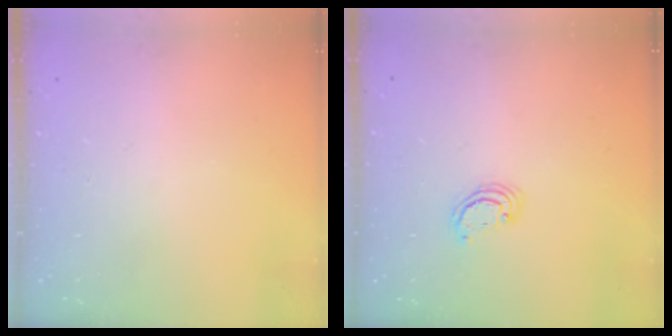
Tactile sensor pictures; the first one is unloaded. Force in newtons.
{"total": 2.6, "press": 2.5, "slide": 0.2}